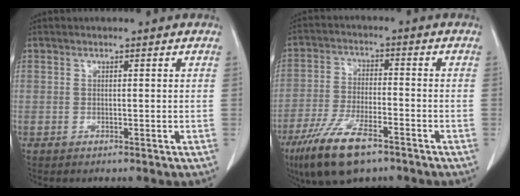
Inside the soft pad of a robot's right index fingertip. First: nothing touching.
{"total": 11.6, "force": [-7.6, 3.2, 8.1], "torque": [-0.160, -0.020, -0.134]}